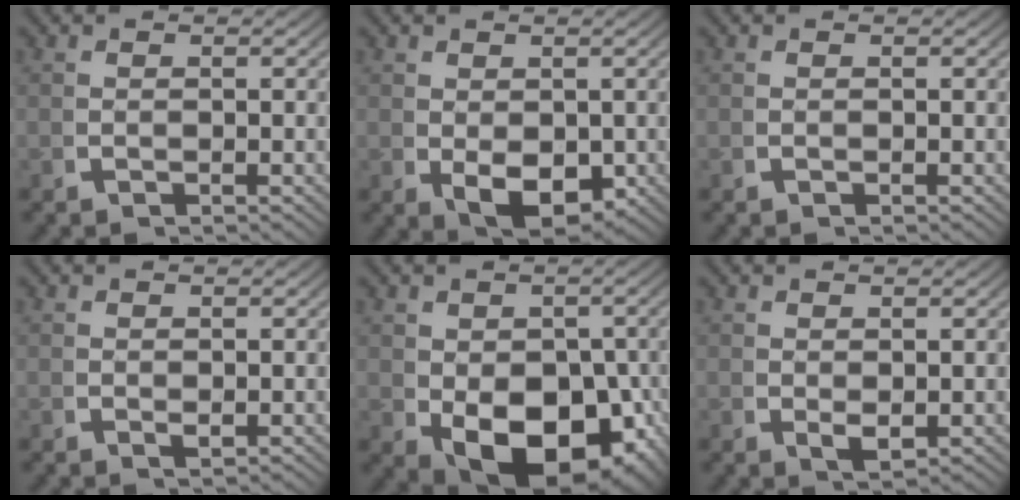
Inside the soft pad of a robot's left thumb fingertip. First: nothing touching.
{"total": 5.0, "force": [-0.4, 3.3, 3.7], "torque": [-0.077, -0.034, 0.015]}
{"total": 0.0}
{"total": 0.7, "force": [0.4, 0.3, 0.5], "torque": [-0.010, -0.003, 0.012]}
{"total": 12.3, "force": [-2.5, 8.1, 8.9], "torque": [-0.158, -0.076, 0.004]}
{"total": 1.4, "force": [0.6, 0.7, 1.0], "torque": [-0.021, -0.009, 0.019]}